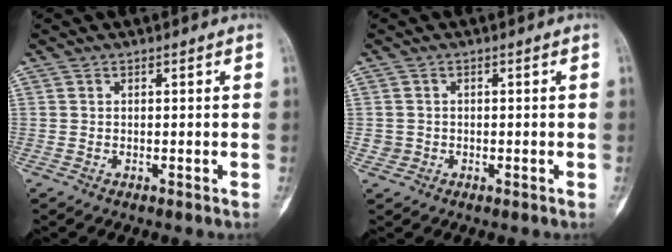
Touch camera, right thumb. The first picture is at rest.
{"total": 1.5, "force": [-0.2, 1.5, 0.2], "torque": [0.007, 0.007, -0.004]}